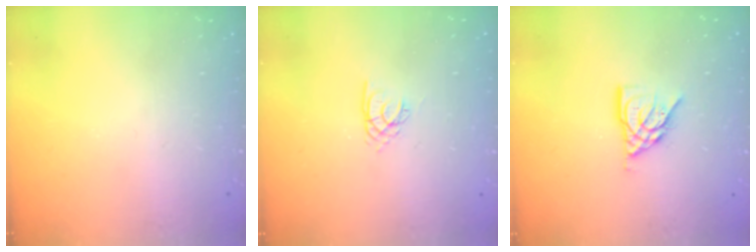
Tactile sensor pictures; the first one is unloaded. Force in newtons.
{"total": 1.8, "press": 1.8, "slide": 0.2}
{"total": 9.2, "press": 9.2, "slide": 0.4}